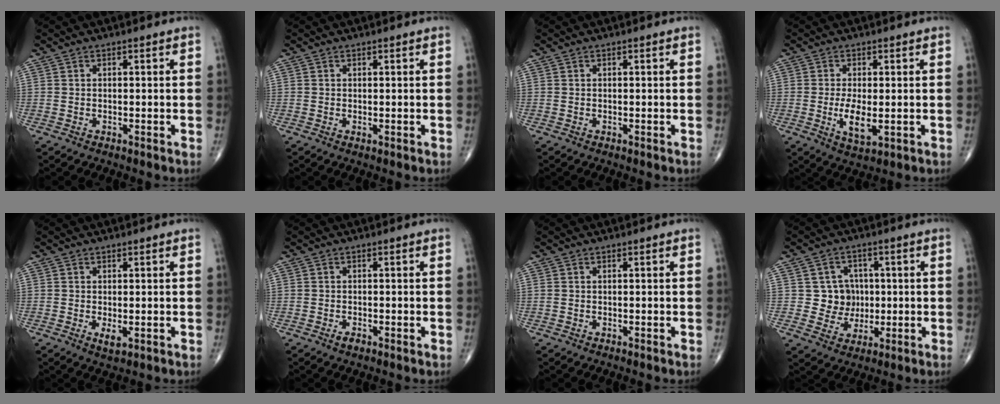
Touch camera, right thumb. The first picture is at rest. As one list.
[{"total": 0.0}, {"total": 0.0}, {"total": 5.5, "force": [-0.8, 2.1, 5.0], "torque": [-0.094, -0.013, -0.010]}, {"total": 1.9, "force": [-0.3, 0.8, 1.8], "torque": [-0.028, -0.006, -0.001]}, {"total": 1.2, "force": [-0.6, 0.5, 0.9], "torque": [-0.014, -0.001, -0.013]}, {"total": 0.0}, {"total": 6.6, "force": [0.5, 6.4, 1.6], "torque": [0.015, 0.009, 0.009]}]